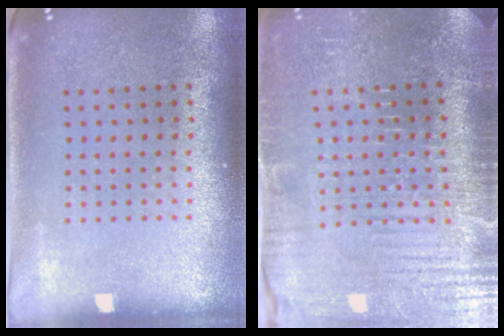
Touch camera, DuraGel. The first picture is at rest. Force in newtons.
{"total": 4.0, "press": 3.9, "slide": 1.0}